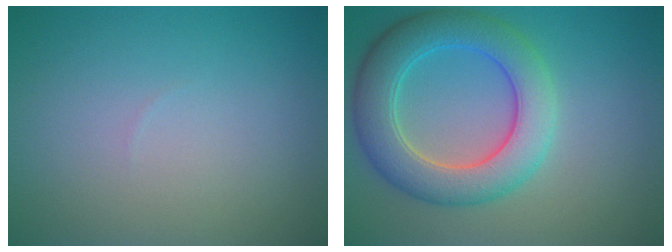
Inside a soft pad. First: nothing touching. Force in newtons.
{"total": 6.8, "press": 6.8, "slide": 0.3}